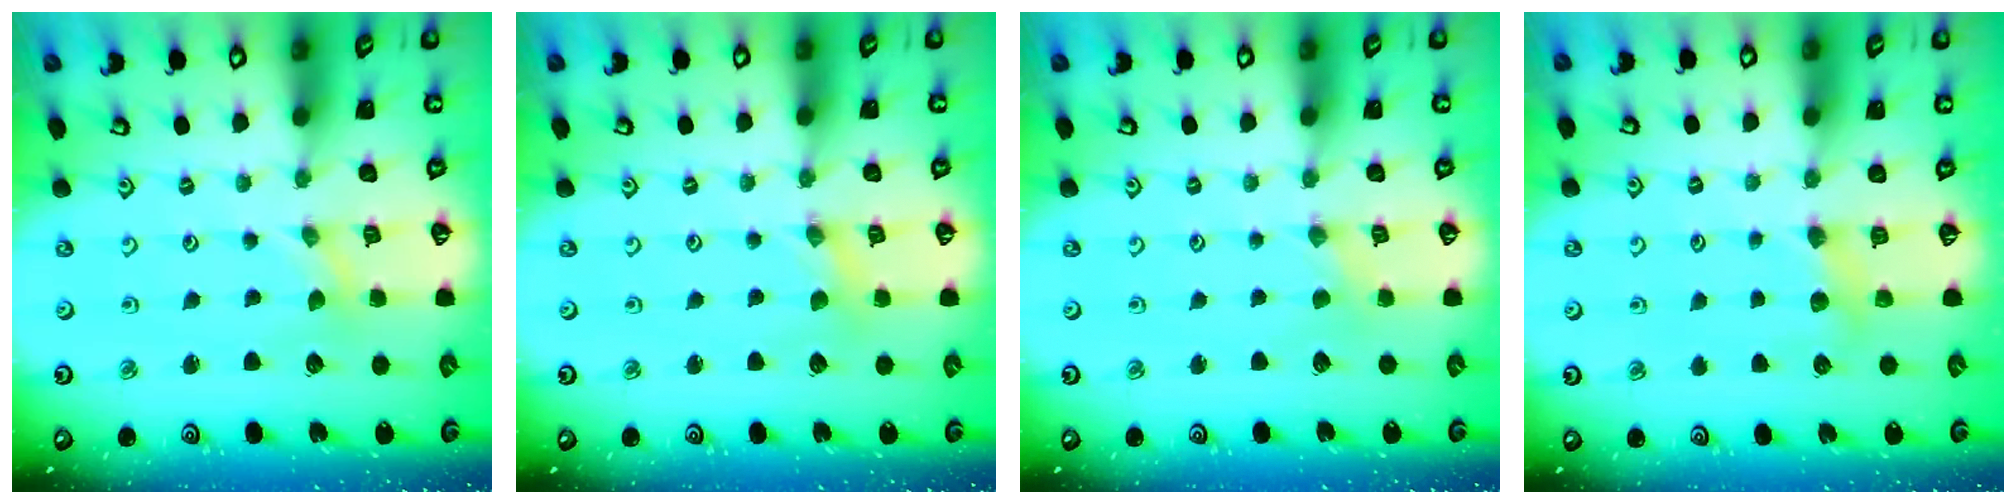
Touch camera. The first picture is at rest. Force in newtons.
{"total": 1.1, "press": 1.1, "slide": 0.2}
{"total": 0.0}
{"total": 5.9, "press": 5.9, "slide": 0.7}